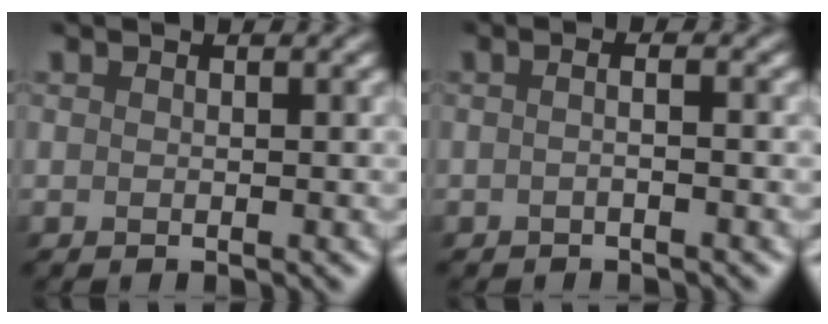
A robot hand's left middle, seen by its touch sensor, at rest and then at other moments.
{"total": 1.3, "force": [-0.3, 0.4, 1.2], "torque": [0.000, -0.003, -0.021]}